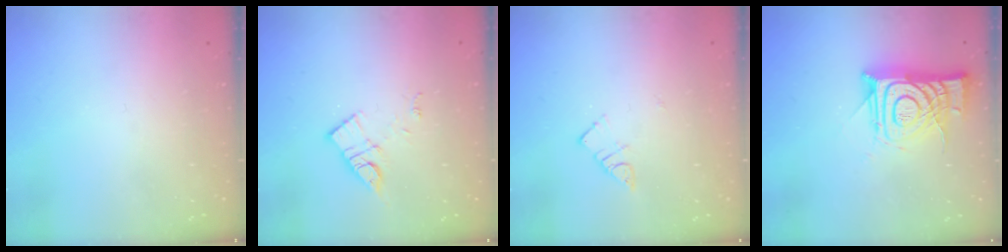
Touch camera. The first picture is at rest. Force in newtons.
{"total": 10.4, "press": 10.4, "slide": 0.6}
{"total": 4.1, "press": 4.0, "slide": 0.5}
{"total": 14.0, "press": 14.0, "slide": 1.4}